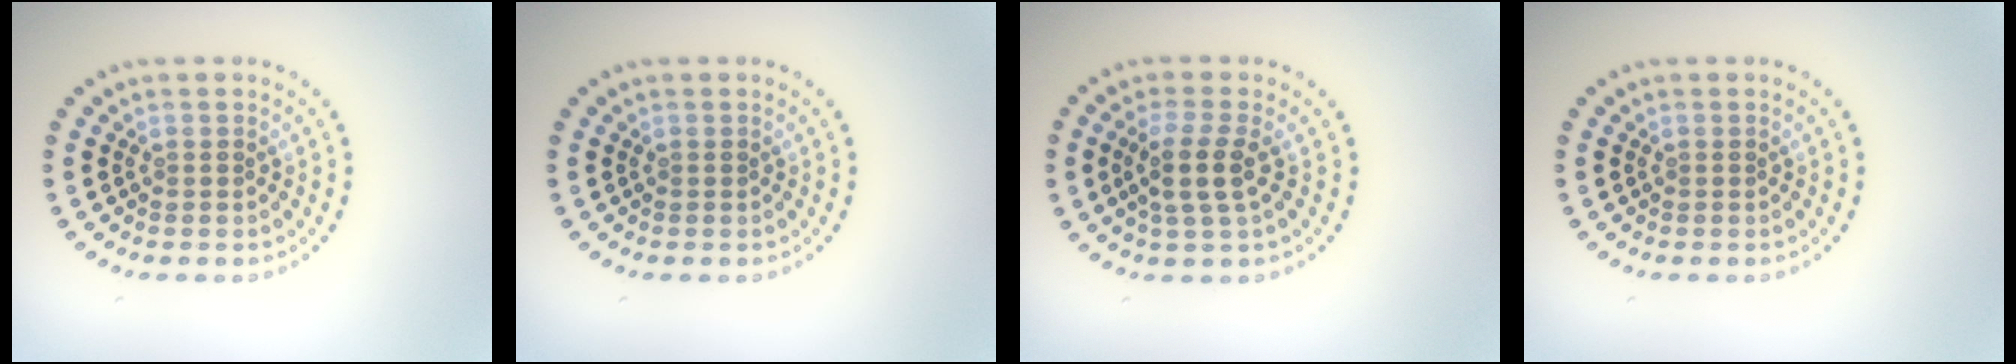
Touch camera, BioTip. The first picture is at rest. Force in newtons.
{"total": 0.0}
{"total": 2.9, "press": 2.4, "slide": 1.6}
{"total": 0.0}